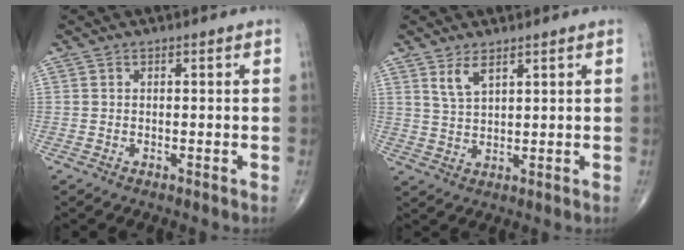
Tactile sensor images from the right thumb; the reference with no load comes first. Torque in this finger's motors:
{"motor_torque": [-0.23, -0.12, 0.07, -0.05, -0.03]}